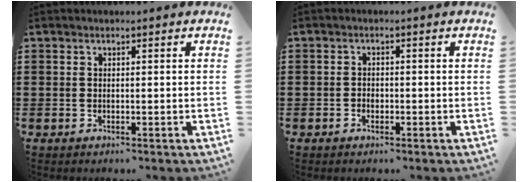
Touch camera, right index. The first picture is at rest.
{"total": 1.0, "force": [-0.5, 0.5, 0.7], "torque": [-0.016, -0.005, -0.008]}